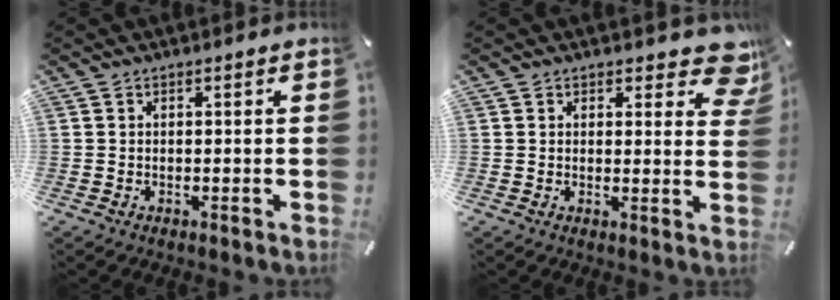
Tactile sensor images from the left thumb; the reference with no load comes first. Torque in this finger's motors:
{"motor_torque": [0.52, -0.34, 0.15, 0.05, 0.00]}